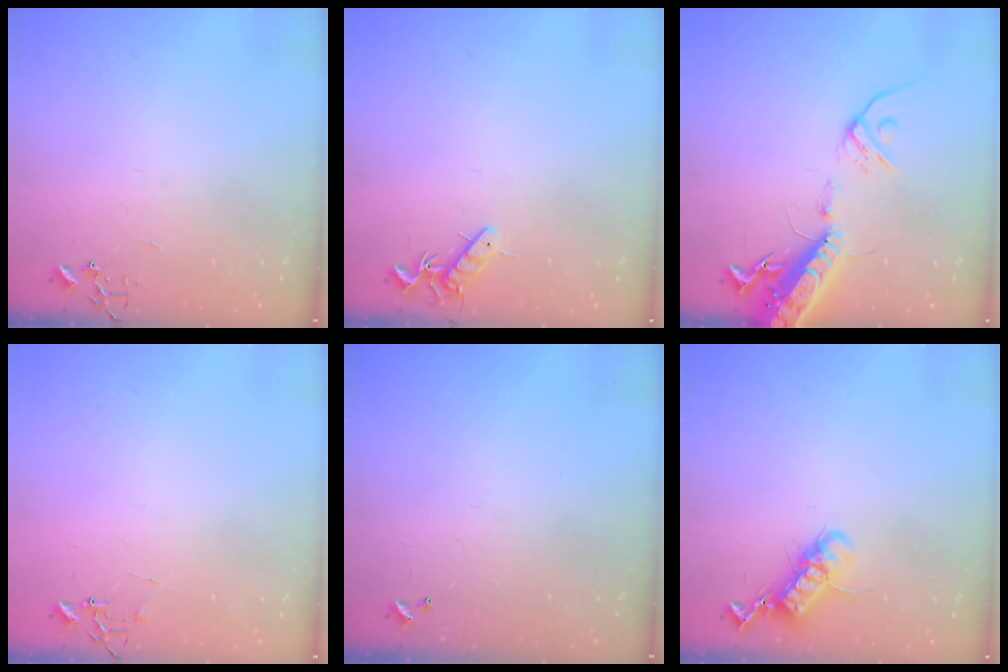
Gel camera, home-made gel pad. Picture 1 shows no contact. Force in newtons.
{"total": 7.6, "press": 7.5, "slide": 0.8}
{"total": 16.2, "press": 15.8, "slide": 3.4}
{"total": 5.5, "press": 5.4, "slide": 0.4}
{"total": 0.0}
{"total": 12.5, "press": 12.5, "slide": 0.4}